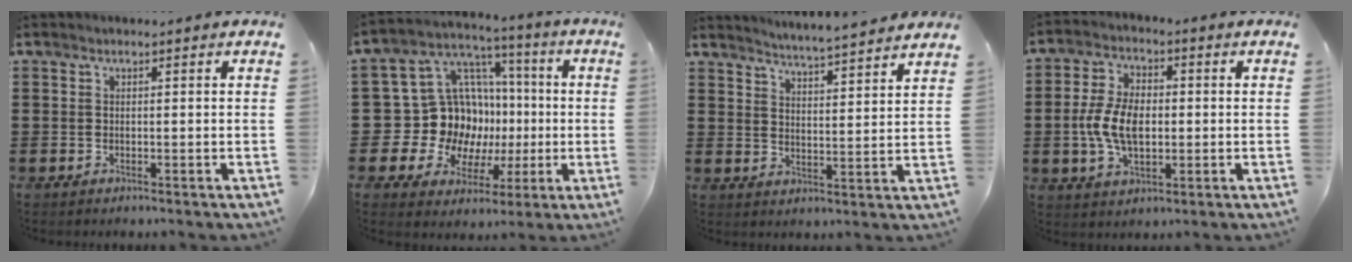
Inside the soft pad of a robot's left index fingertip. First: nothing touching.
{"total": 14.6, "force": [-0.5, 13.6, 5.1], "torque": [-0.138, -0.021, 0.016]}
{"total": 4.0, "force": [3.9, -1.1, 0.1], "torque": [-0.020, -0.033, 0.065]}
{"total": 7.7, "force": [-0.7, 4.5, 6.2], "torque": [-0.141, 0.006, -0.019]}